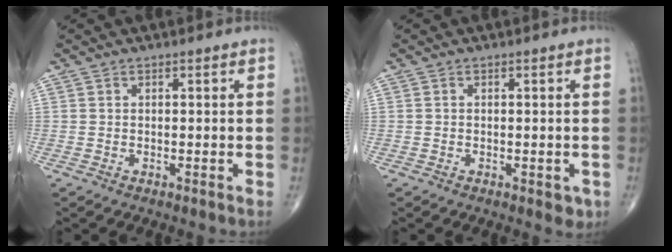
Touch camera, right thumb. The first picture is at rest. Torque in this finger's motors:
{"motor_torque": [0.17, 0.13, -0.09, 0.00, 0.10]}